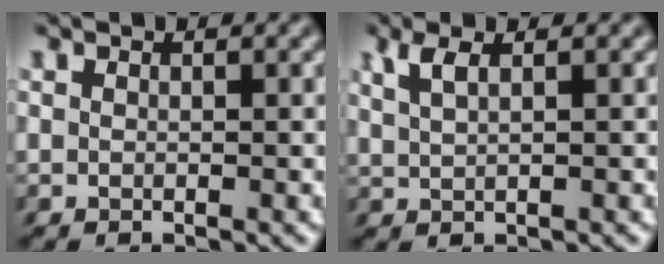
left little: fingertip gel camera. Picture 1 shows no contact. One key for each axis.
{"total": 2.2, "fx": 0.6, "fy": 0.8, "fz": 2.0, "tx": -0.052, "ty": 0.005, "tz": 0.013}